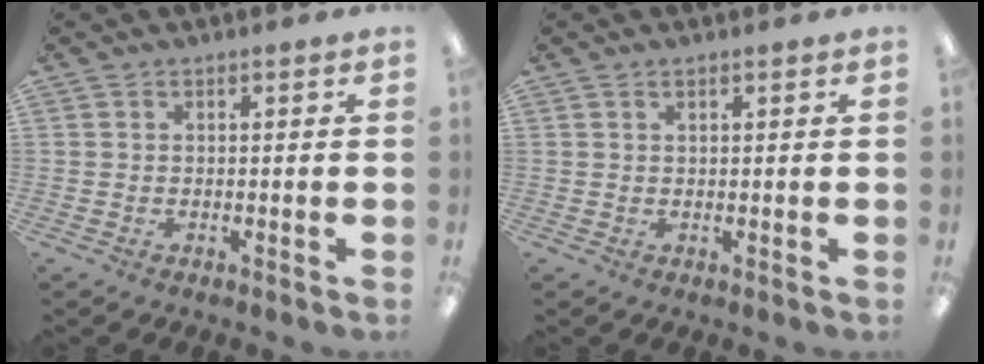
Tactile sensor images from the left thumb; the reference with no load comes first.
{"total": 0.7, "force": [0.5, 0.3, 0.4], "torque": [-0.010, 0.002, 0.009]}